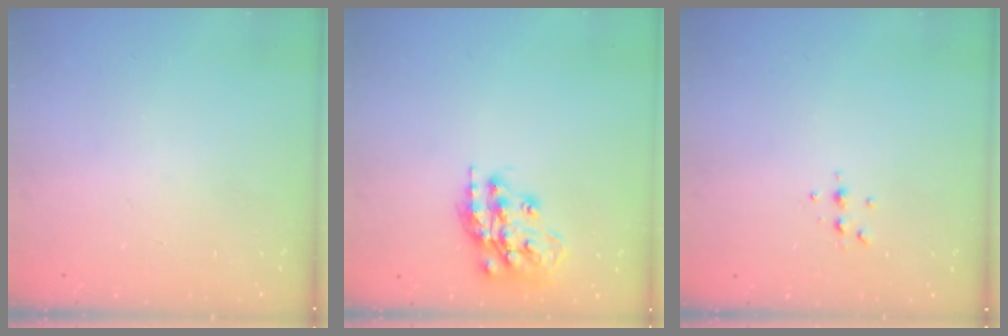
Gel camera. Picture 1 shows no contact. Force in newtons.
{"total": 15.5, "press": 15.5, "slide": 1.1}
{"total": 4.4, "press": 4.3, "slide": 0.5}